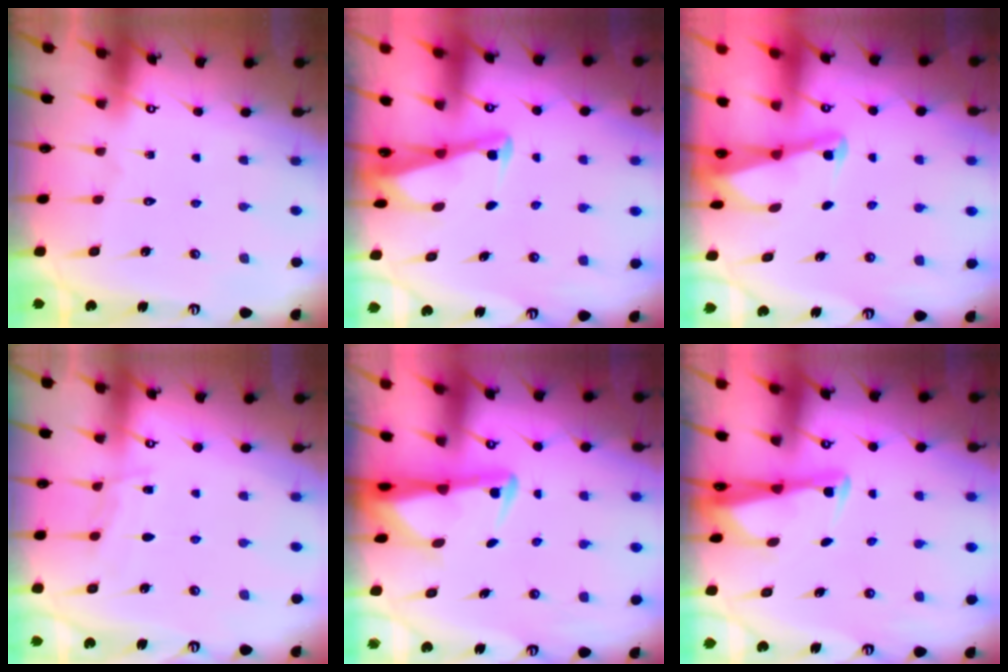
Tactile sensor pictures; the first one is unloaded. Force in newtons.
{"total": 2.7, "press": 2.7, "slide": 0.3}
{"total": 2.0, "press": 2.0, "slide": 0.4}
{"total": 5.7, "press": 5.7, "slide": 0.7}
{"total": 2.6, "press": 2.5, "slide": 0.7}
{"total": 2.8, "press": 2.8, "slide": 0.5}